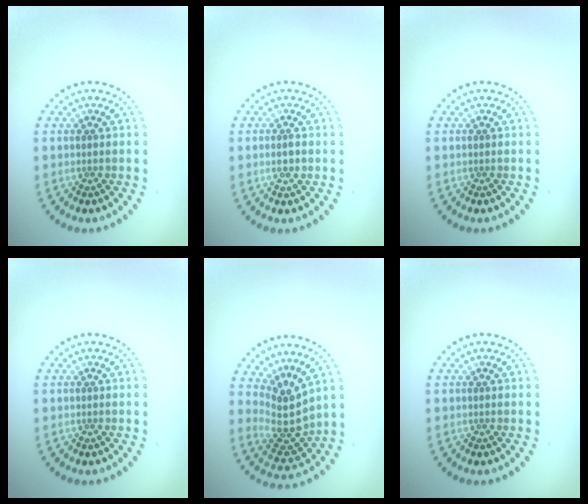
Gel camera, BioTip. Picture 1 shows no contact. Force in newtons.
{"total": 1.0, "press": 1.0, "slide": 0.1}
{"total": 0.0}
{"total": 0.0}
{"total": 3.8, "press": 2.6, "slide": 2.8}
{"total": 0.0}